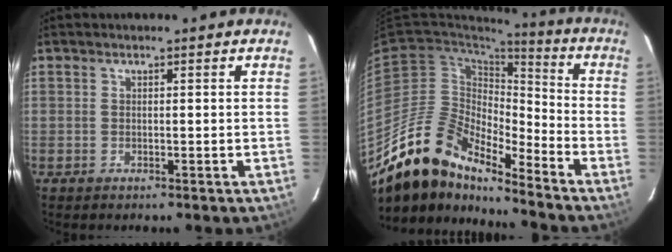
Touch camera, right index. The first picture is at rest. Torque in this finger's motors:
{"motor_torque": [0.26, -1.01, 0.70, 0.16]}